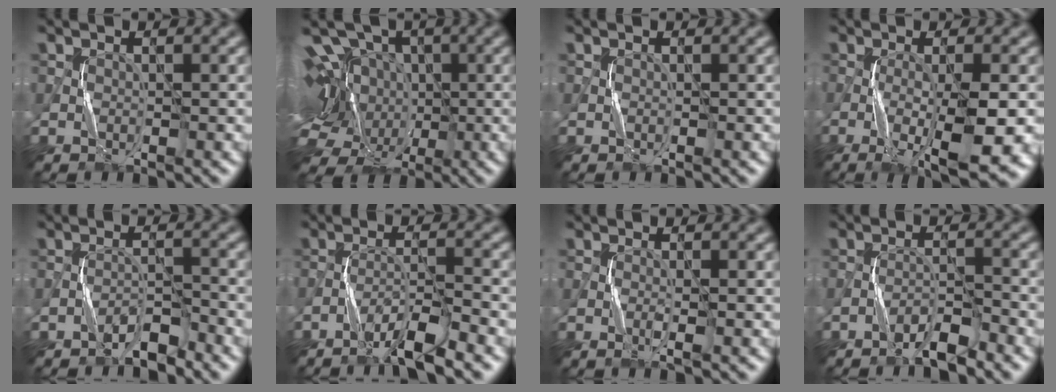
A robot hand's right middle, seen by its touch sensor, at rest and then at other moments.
{"total": 15.2, "force": [-0.2, 11.8, 9.6], "torque": [-0.193, 0.026, -0.027]}
{"total": 0.0}
{"total": 7.9, "force": [-2.6, 1.6, 7.3], "torque": [-0.117, -0.007, -0.037]}
{"total": 2.4, "force": [-2.1, 0.5, 1.0], "torque": [-0.016, 0.010, -0.039]}
{"total": 4.3, "force": [-3.2, 0.3, 2.8], "torque": [-0.052, 0.007, -0.066]}
{"total": 1.0, "force": [-0.3, 0.1, 1.0], "torque": [-0.022, -0.002, -0.008]}
{"total": 2.7, "force": [-2.2, 0.3, 1.5], "torque": [-0.027, 0.007, -0.044]}